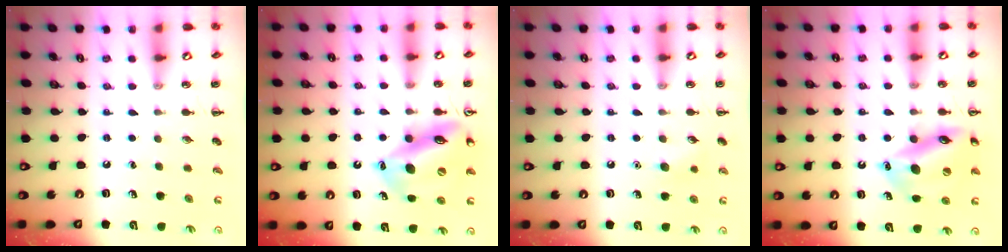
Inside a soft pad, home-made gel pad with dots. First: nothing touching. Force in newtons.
{"total": 15.9, "press": 15.6, "slide": 3.0}
{"total": 6.0, "press": 5.8, "slide": 1.5}
{"total": 16.3, "press": 16.2, "slide": 2.3}